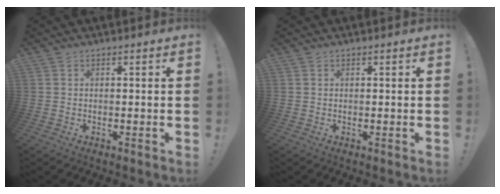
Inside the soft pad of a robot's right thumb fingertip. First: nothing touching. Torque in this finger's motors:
{"motor_torque": [0.09, 0.04, 0.11, -0.05, -0.02]}